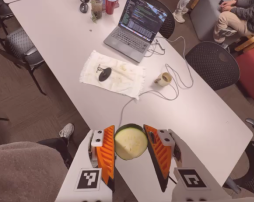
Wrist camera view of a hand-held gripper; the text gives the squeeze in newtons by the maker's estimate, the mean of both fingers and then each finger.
{"total": 8.8, "left": 8.7, "right": 8.9}